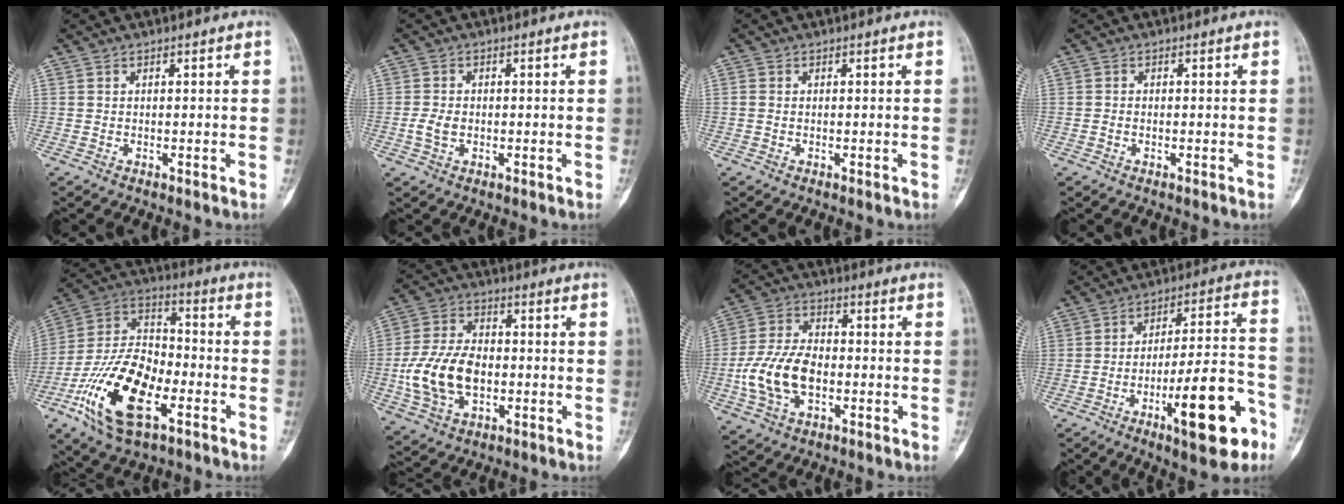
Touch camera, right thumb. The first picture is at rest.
{"total": 3.0, "force": [-0.5, 2.1, 2.1], "torque": [-0.043, 0.005, -0.011]}
{"total": 0.8, "force": [0.0, 0.7, 0.5], "torque": [-0.012, 0.000, 0.000]}
{"total": 0.7, "force": [-0.2, 0.5, 0.4], "torque": [-0.007, 0.002, -0.006]}
{"total": 20.8, "force": [-8.4, 10.5, 15.9], "torque": [-0.296, 0.044, -0.153]}
{"total": 13.9, "force": [-2.1, 9.0, 10.4], "torque": [-0.196, 0.017, -0.036]}
{"total": 12.8, "force": [-2.6, 8.0, 9.7], "torque": [-0.191, 0.020, -0.049]}
{"total": 18.3, "force": [-8.5, 4.9, 15.5], "torque": [-0.224, 0.055, -0.121]}